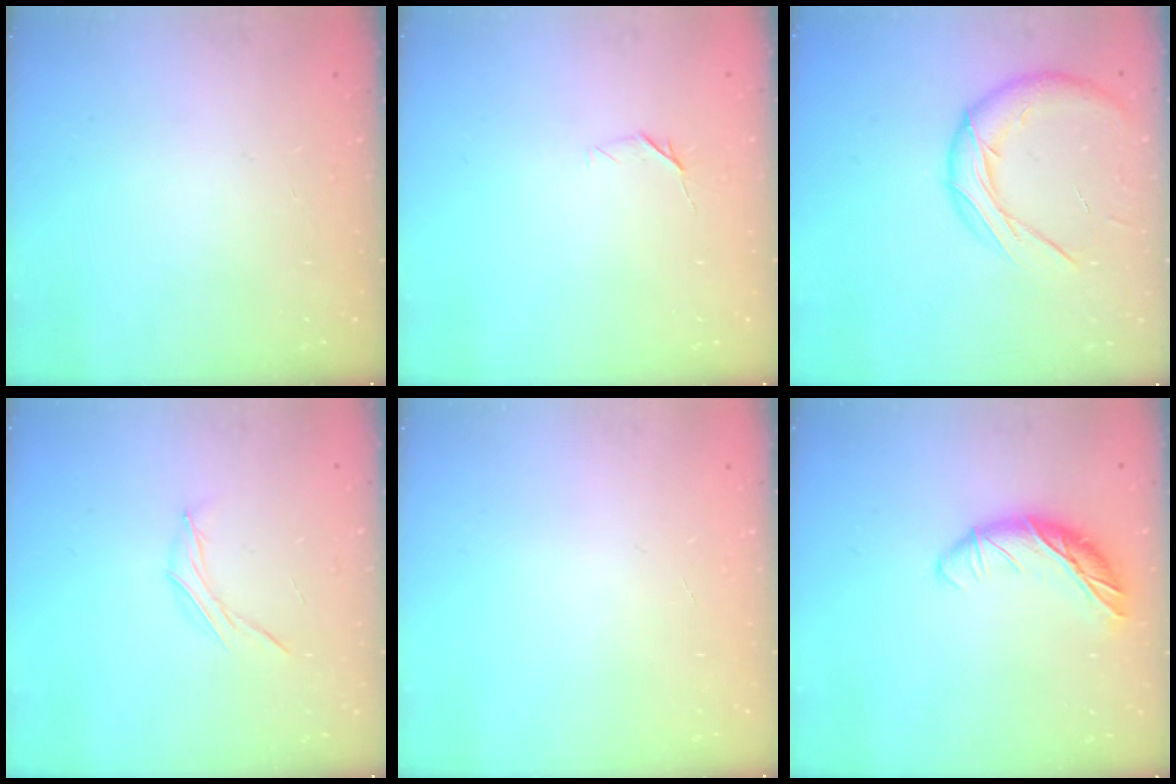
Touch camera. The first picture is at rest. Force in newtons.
{"total": 4.0, "press": 3.9, "slide": 1.0}
{"total": 13.3, "press": 13.1, "slide": 1.9}
{"total": 6.4, "press": 6.2, "slide": 1.4}
{"total": 0.0}
{"total": 12.4, "press": 12.4, "slide": 0.5}